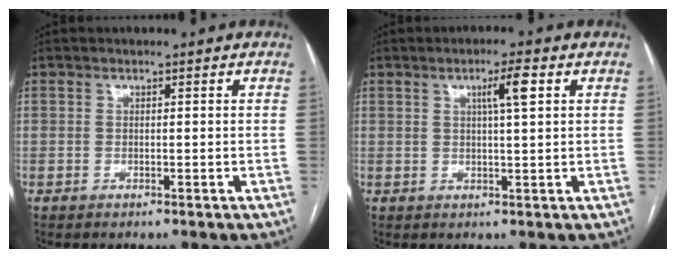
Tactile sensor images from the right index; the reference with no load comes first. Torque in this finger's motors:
{"motor_torque": [0.26, 0.11, 0.09, 0.08]}